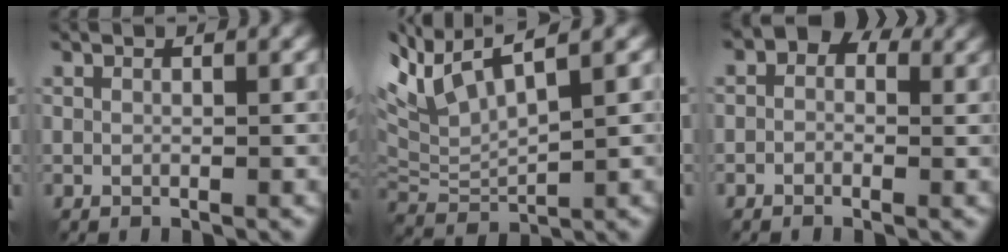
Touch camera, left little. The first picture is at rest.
{"total": 7.1, "force": [3.3, 2.8, 5.6], "torque": [-0.132, 0.019, 0.060]}
{"total": 5.7, "force": [1.9, 4.5, 2.9], "torque": [-0.020, 0.020, -0.014]}